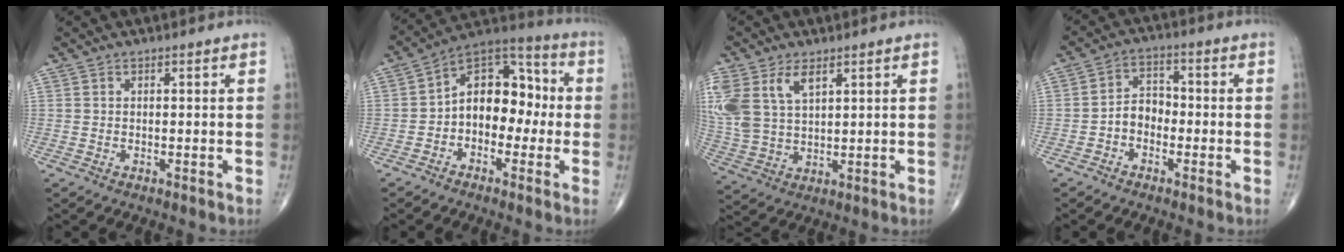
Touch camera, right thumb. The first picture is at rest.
{"total": 13.0, "force": [-1.3, 8.9, 9.4], "torque": [-0.104, 0.048, -0.039]}
{"total": 13.1, "force": [5.6, 7.8, 9.0], "torque": [-0.209, -0.006, 0.122]}
{"total": 5.0, "force": [-1.8, 3.7, 2.9], "torque": [-0.031, 0.027, -0.044]}